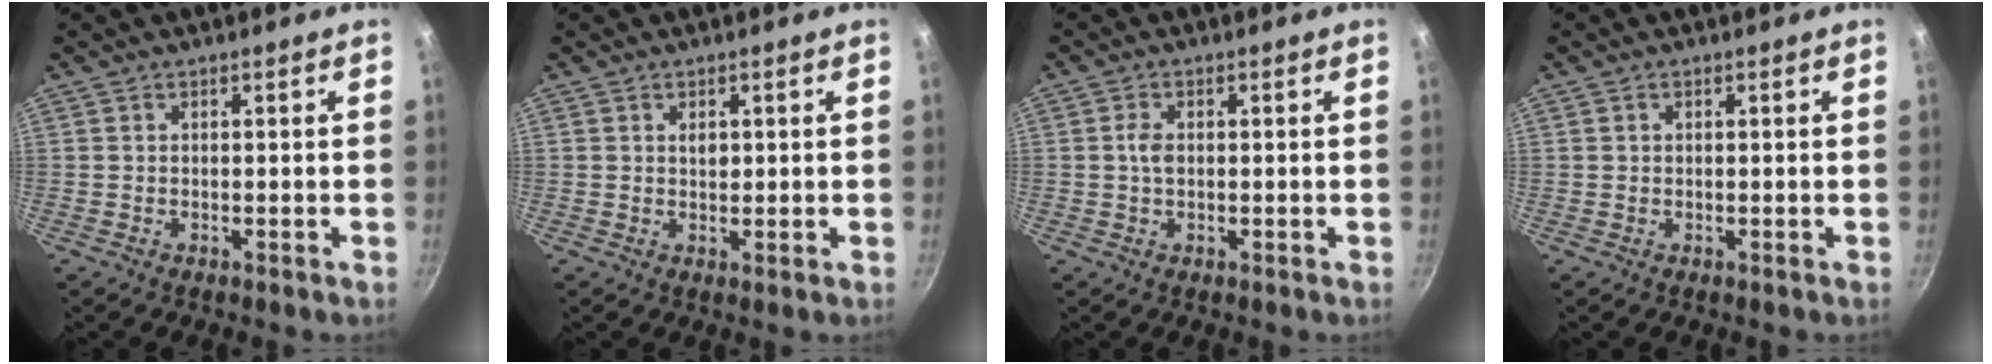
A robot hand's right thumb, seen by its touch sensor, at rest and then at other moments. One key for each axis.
{"total": 1.7, "fx": 0.5, "fy": 1.1, "fz": 1.2, "tx": -0.013, "ty": -0.004, "tz": 0.008}
{"total": 2.3, "fx": 0.0, "fy": 1.5, "fz": 1.8, "tx": -0.031, "ty": 0.004, "tz": -0.002}
{"total": 0.5, "fx": 0.2, "fy": 0.4, "fz": 0.2, "tx": -0.003, "ty": 0.003, "tz": 0.003}